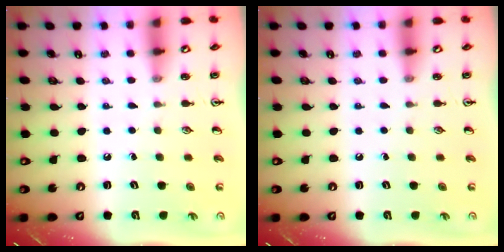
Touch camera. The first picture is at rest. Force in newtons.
{"total": 0.0}